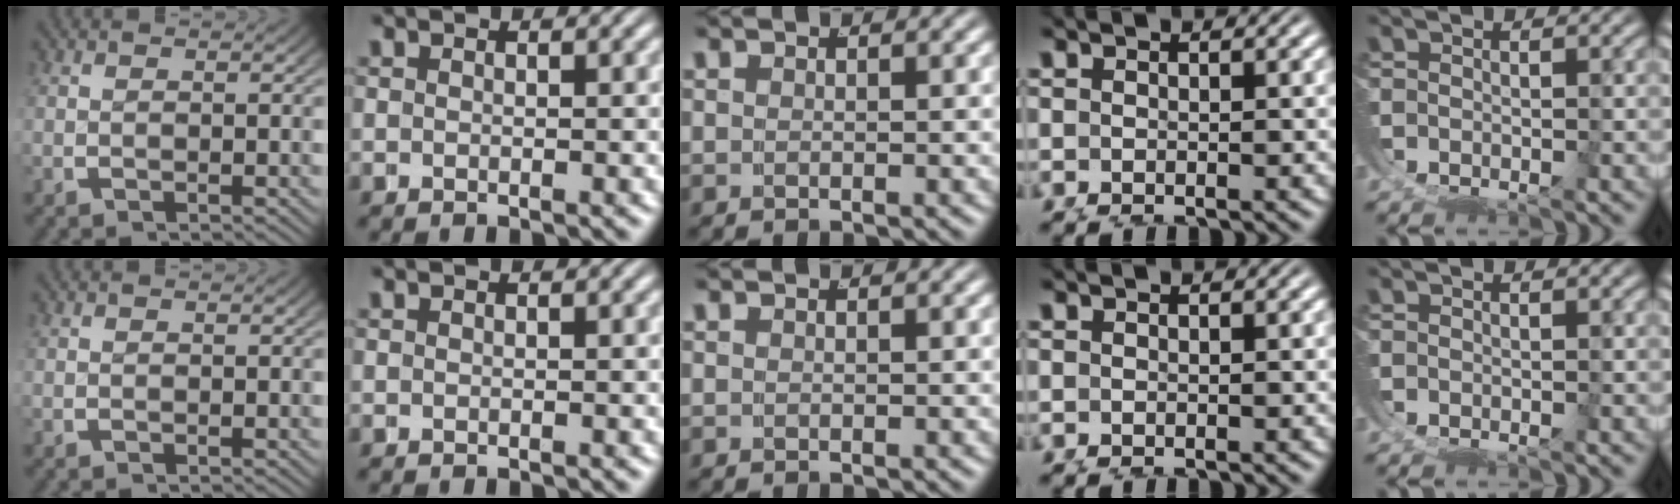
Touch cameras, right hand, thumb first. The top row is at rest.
{}